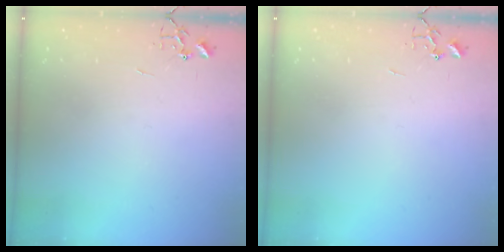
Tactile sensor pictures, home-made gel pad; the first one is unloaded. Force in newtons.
{"total": 0.0}